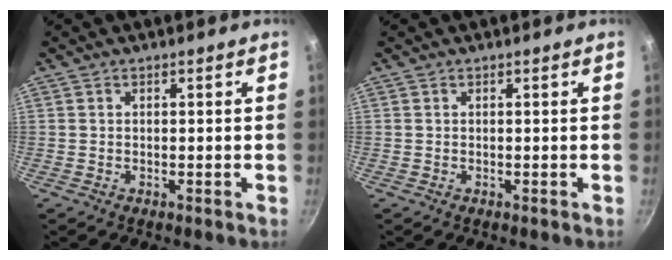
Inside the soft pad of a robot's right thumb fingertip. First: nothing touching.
{"total": 0.0}